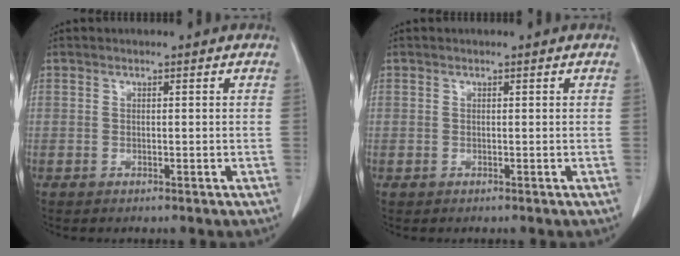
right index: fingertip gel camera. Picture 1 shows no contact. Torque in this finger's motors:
{"motor_torque": [-0.08, 0.11, -0.12, -0.08]}